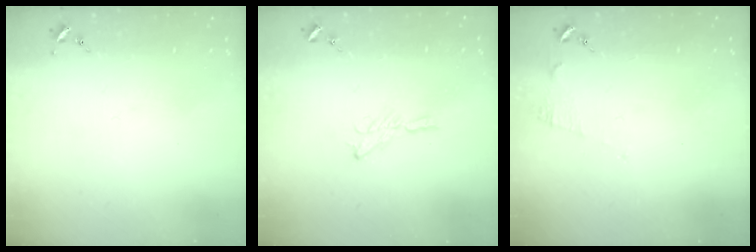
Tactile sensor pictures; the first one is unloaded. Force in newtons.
{"total": 6.5, "press": 6.5, "slide": 0.3}
{"total": 6.7, "press": 6.7, "slide": 0.5}